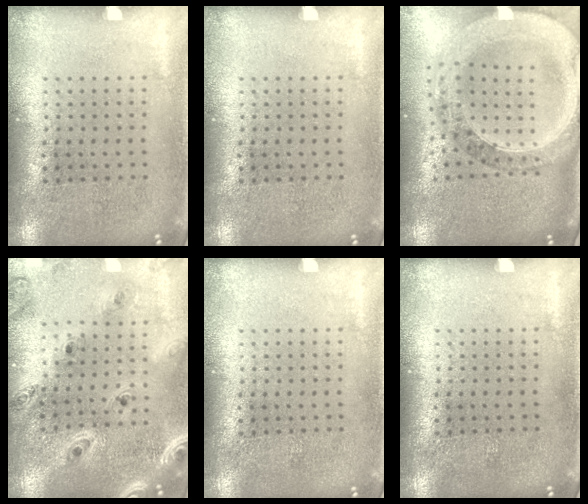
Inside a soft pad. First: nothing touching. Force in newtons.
{"total": 0.0}
{"total": 1.9, "press": 1.8, "slide": 0.7}
{"total": 1.5, "press": 1.5, "slide": 0.3}
{"total": 0.0}
{"total": 0.0}